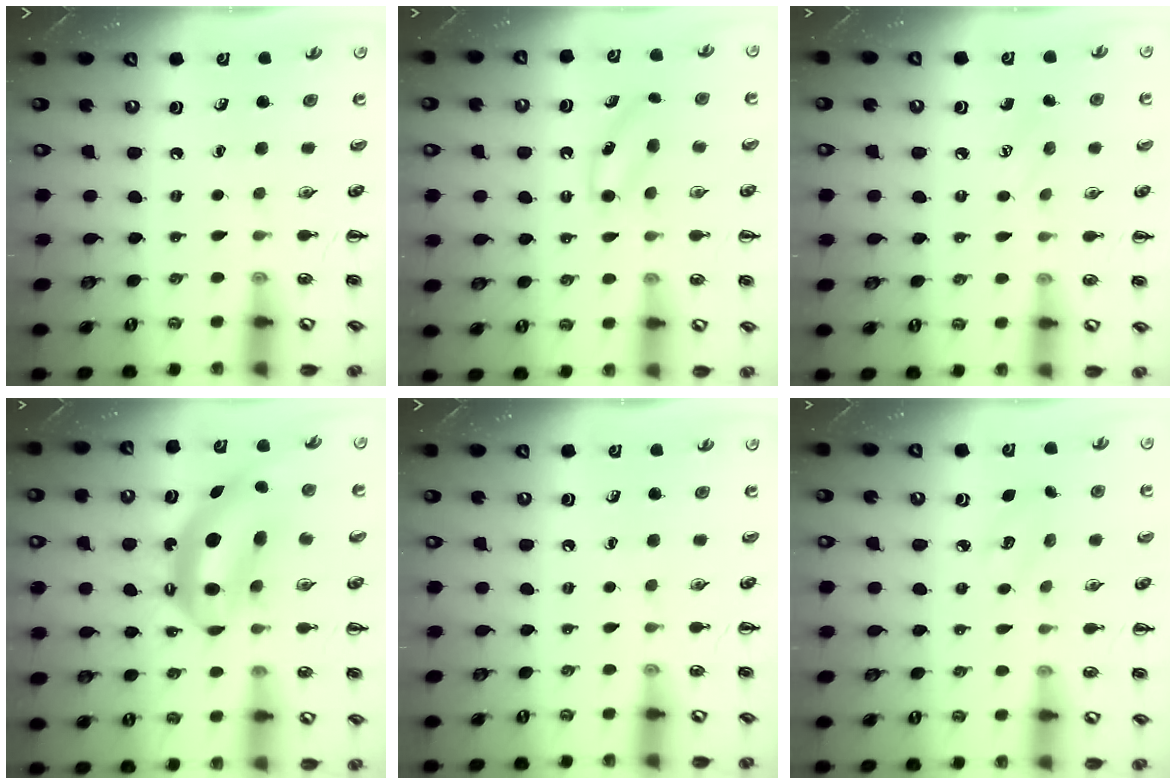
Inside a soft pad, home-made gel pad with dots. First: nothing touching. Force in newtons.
{"total": 6.1, "press": 5.9, "slide": 1.6}
{"total": 6.4, "press": 6.2, "slide": 1.7}
{"total": 11.0, "press": 10.6, "slide": 2.9}
{"total": 0.0}
{"total": 3.9, "press": 3.7, "slide": 1.0}